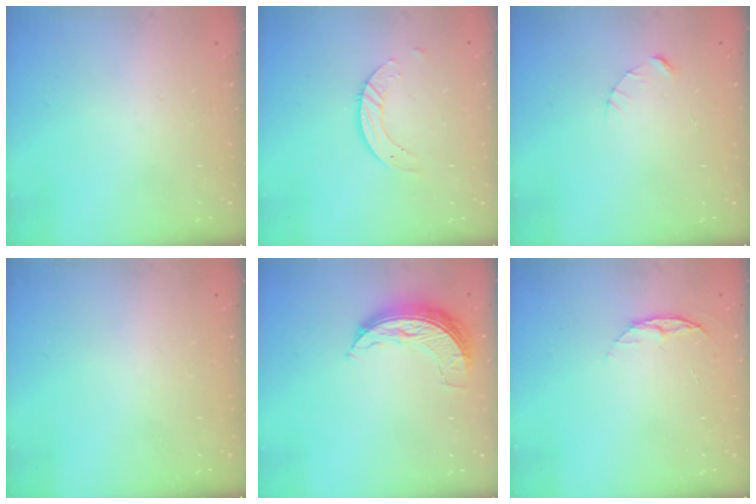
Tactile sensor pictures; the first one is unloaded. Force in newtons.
{"total": 4.2, "press": 4.2, "slide": 0.3}
{"total": 2.3, "press": 2.3, "slide": 0.3}
{"total": 0.0}
{"total": 7.7, "press": 7.7, "slide": 0.3}
{"total": 6.4, "press": 6.3, "slide": 0.7}